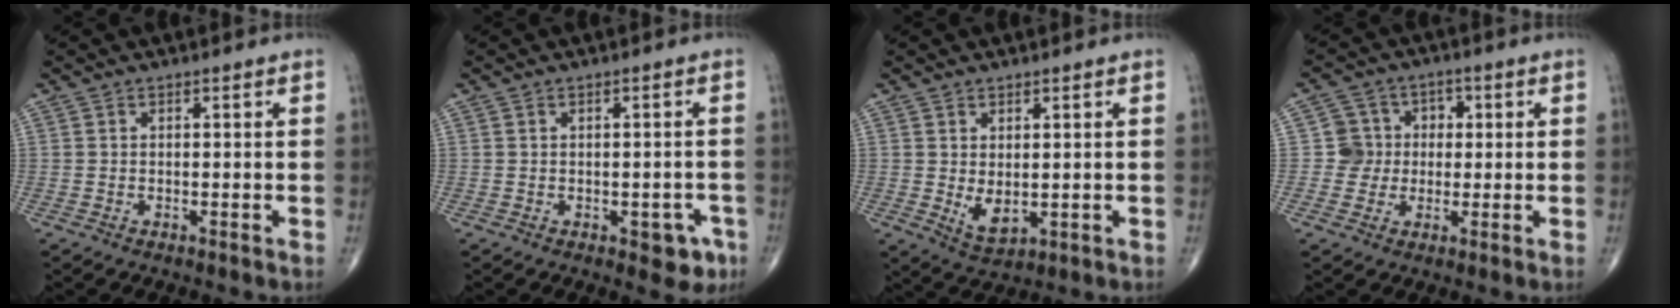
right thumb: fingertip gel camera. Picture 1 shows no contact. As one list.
[{"total": 4.5, "force": [-2.0, 2.5, 3.2], "torque": [-0.011, 0.008, -0.021]}, {"total": 4.3, "force": [0.1, 2.3, 3.6], "torque": [-0.054, -0.012, 0.016]}, {"total": 6.0, "force": [0.0, 5.9, 0.7], "torque": [0.035, 0.016, -0.009]}]